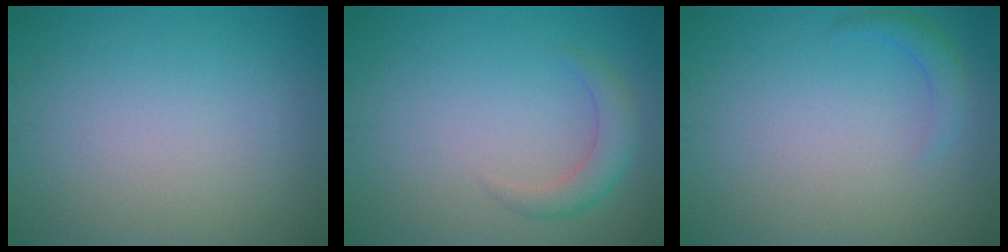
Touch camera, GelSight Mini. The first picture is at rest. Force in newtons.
{"total": 2.4, "press": 2.4, "slide": 0.1}
{"total": 1.4, "press": 1.4, "slide": 0.1}